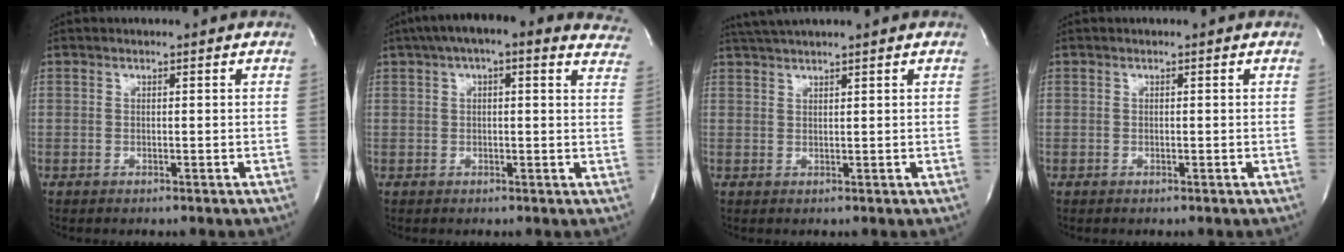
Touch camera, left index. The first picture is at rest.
{"total": 16.1, "force": [12.4, 4.4, 9.1], "torque": [-0.129, 0.042, 0.142]}
{"total": 4.7, "force": [4.2, -0.8, 2.0], "torque": [-0.033, 0.028, 0.077]}
{"total": 0.0}